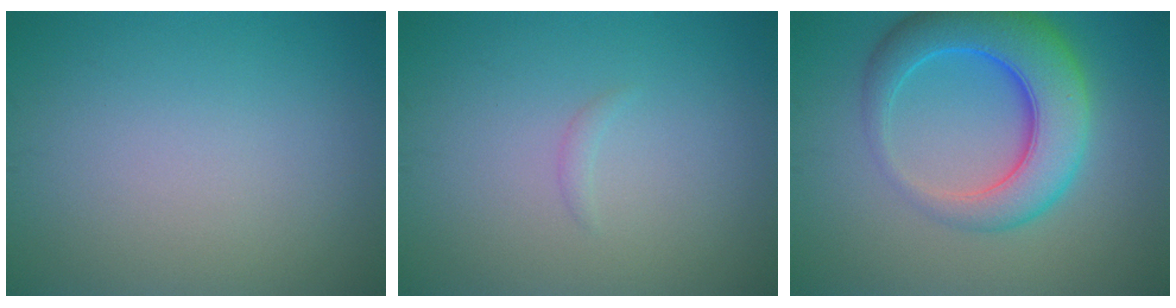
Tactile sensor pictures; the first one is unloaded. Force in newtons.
{"total": 0.5, "press": 0.5, "slide": 0.1}
{"total": 8.2, "press": 8.1, "slide": 0.3}